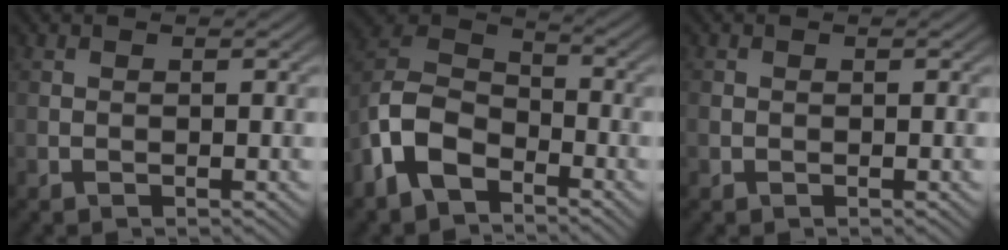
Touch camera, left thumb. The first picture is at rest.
{"total": 10.4, "force": [-5.7, 5.9, 6.4], "torque": [-0.149, -0.005, -0.135]}
{"total": 0.8, "force": [-0.1, 0.7, 0.3], "torque": [-0.007, -0.003, -0.003]}